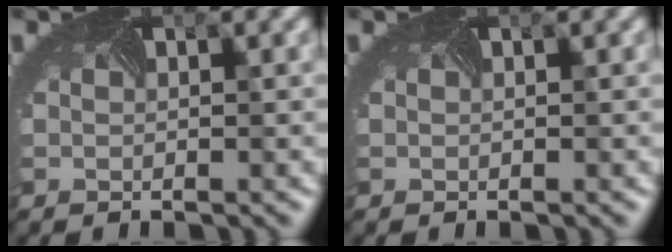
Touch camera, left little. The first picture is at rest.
{"total": 0.0}